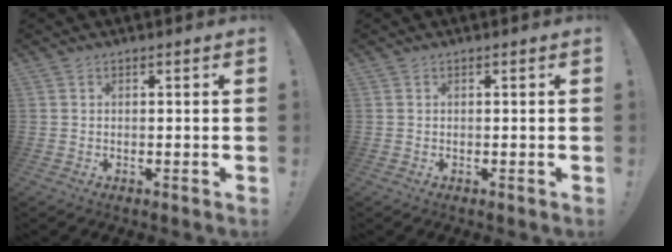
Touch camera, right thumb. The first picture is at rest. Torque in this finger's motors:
{"motor_torque": [0.00, 0.00, -0.01, 0.01, 0.00]}